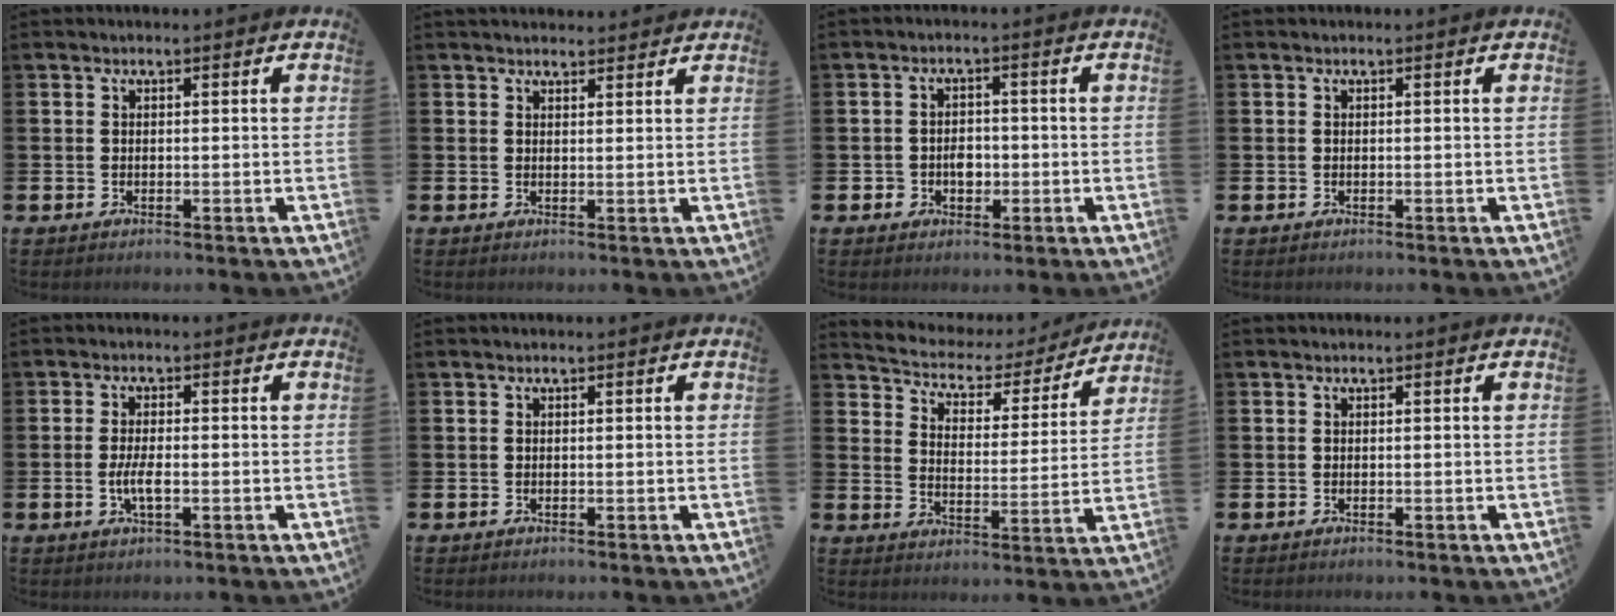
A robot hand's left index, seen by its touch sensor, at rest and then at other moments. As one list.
[{"total": 1.8, "force": [1.8, 0.4, 0.1], "torque": [0.003, -0.007, 0.031]}, {"total": 2.7, "force": [-0.7, 2.3, 1.3], "torque": [-0.021, 0.003, -0.019]}, {"total": 0.0}, {"total": 3.1, "force": [-0.7, 1.0, 2.9], "torque": [-0.050, 0.002, -0.013]}, {"total": 0.0}, {"total": 4.3, "force": [3.8, 2.0, 0.7], "torque": [-0.046, -0.031, 0.058]}, {"total": 0.0}]